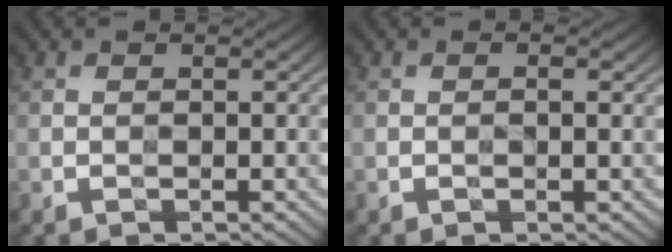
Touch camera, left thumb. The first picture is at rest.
{"total": 0.9, "force": [0.0, 0.2, 0.9], "torque": [-0.014, -0.002, -0.001]}